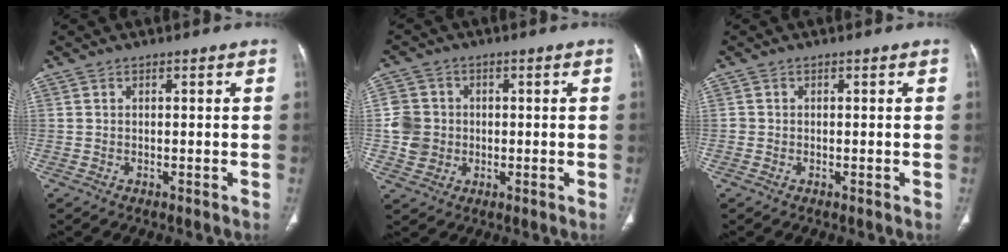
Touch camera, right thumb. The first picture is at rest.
{"total": 6.8, "force": [-0.4, 6.4, 2.3], "torque": [-0.024, 0.008, -0.008]}
{"total": 0.0}